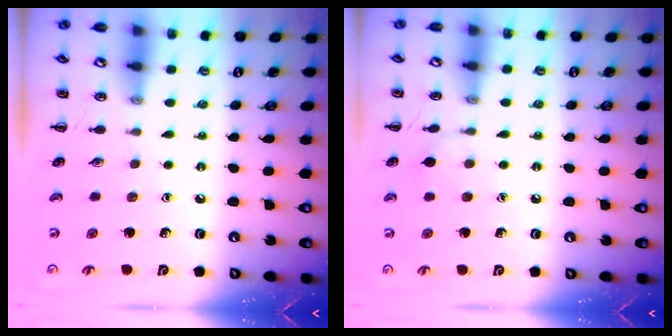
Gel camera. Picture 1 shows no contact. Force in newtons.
{"total": 4.2, "press": 3.9, "slide": 1.7}